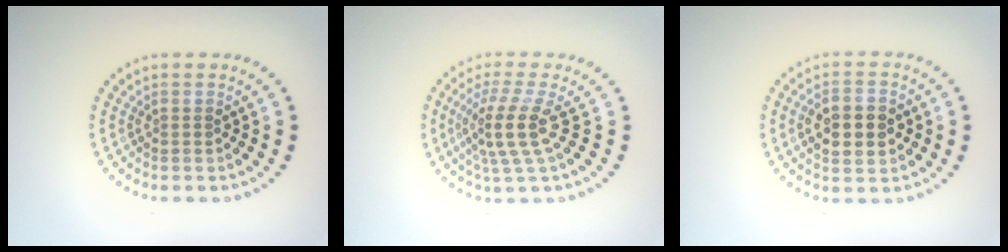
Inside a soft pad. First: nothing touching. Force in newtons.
{"total": 3.9, "press": 2.7, "slide": 2.8}
{"total": 4.6, "press": 4.6, "slide": 0.2}